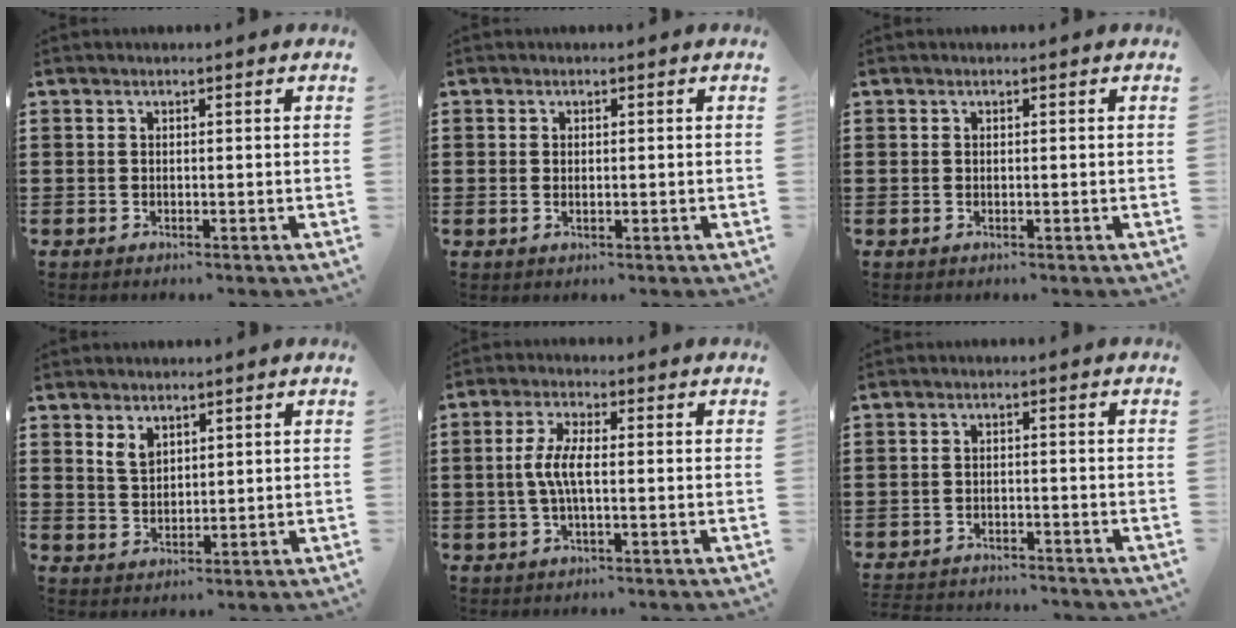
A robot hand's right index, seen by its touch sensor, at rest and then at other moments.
{"total": 0.7, "force": [0.1, 0.4, 0.6], "torque": [-0.013, 0.003, 0.001]}
{"total": 0.0}
{"total": 3.0, "force": [2.0, 1.8, 1.4], "torque": [-0.034, 0.005, 0.037]}
{"total": 5.1, "force": [-0.4, 1.5, 4.9], "torque": [-0.109, -0.003, -0.016]}
{"total": 2.5, "force": [-2.5, 0.2, -0.1], "torque": [-0.006, -0.001, -0.054]}